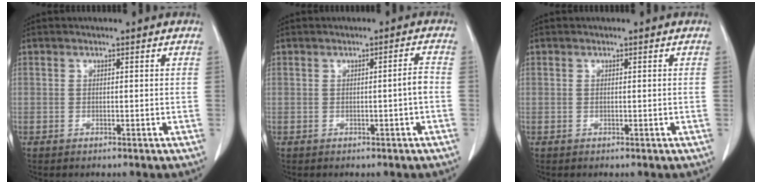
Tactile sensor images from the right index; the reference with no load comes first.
{"total": 1.9, "force": [-0.6, -0.3, 1.7], "torque": [-0.023, 0.001, -0.009]}
{"total": 0.0}